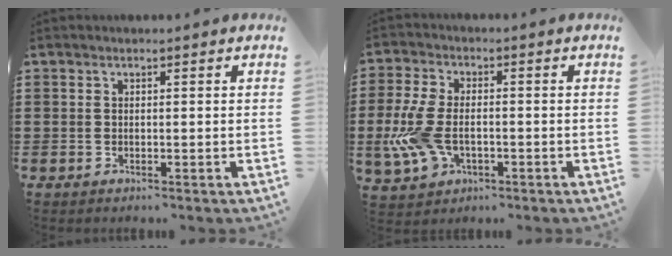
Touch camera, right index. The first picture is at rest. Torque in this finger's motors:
{"motor_torque": [0.77, -0.22, 0.55, 0.17]}